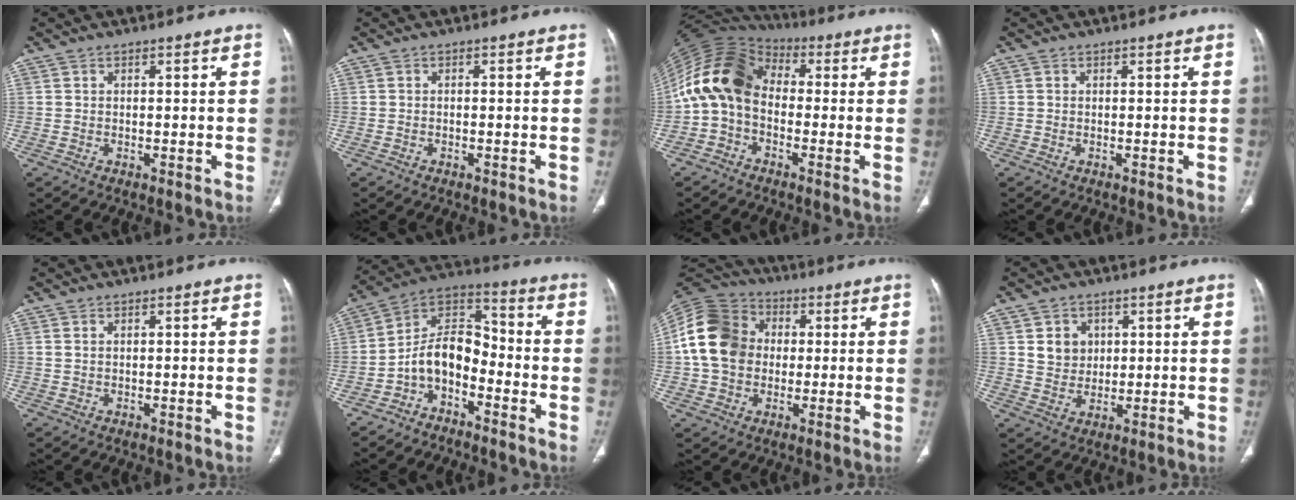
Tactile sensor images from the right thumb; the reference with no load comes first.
{"total": 0.0}
{"total": 13.5, "force": [-0.5, 9.7, 9.4], "torque": [-0.175, 0.045, -0.027]}
{"total": 0.0}
{"total": 0.6, "force": [0.3, 0.3, 0.4], "torque": [-0.012, 0.006, 0.008]}
{"total": 10.2, "force": [-4.5, 6.4, 6.5], "torque": [-0.099, 0.080, -0.095]}
{"total": 15.7, "force": [0.8, 12.8, 9.0], "torque": [-0.162, 0.029, 0.009]}
{"total": 5.3, "force": [1.7, 4.5, 2.1], "torque": [-0.012, -0.009, 0.035]}